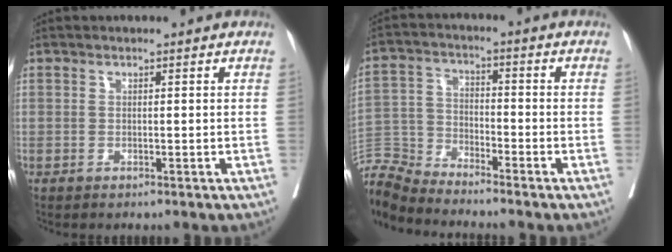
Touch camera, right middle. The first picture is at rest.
{"total": 9.2, "force": [-9.1, -0.8, 1.0], "torque": [-0.030, 0.005, -0.181]}